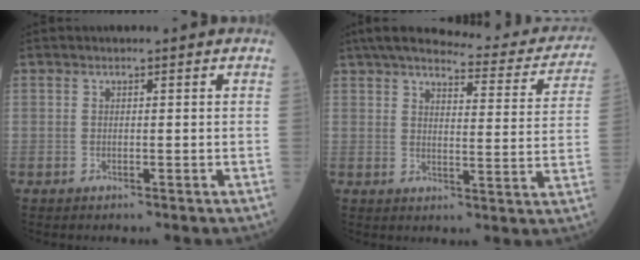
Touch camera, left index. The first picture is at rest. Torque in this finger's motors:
{"motor_torque": [0.77, -1.37, -0.16, 0.03]}